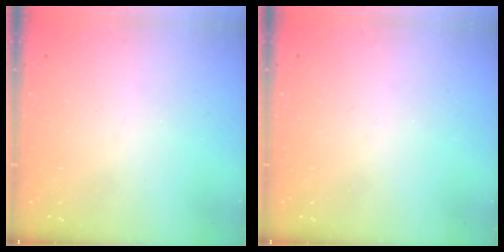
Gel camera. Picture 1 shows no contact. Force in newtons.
{"total": 0.0}